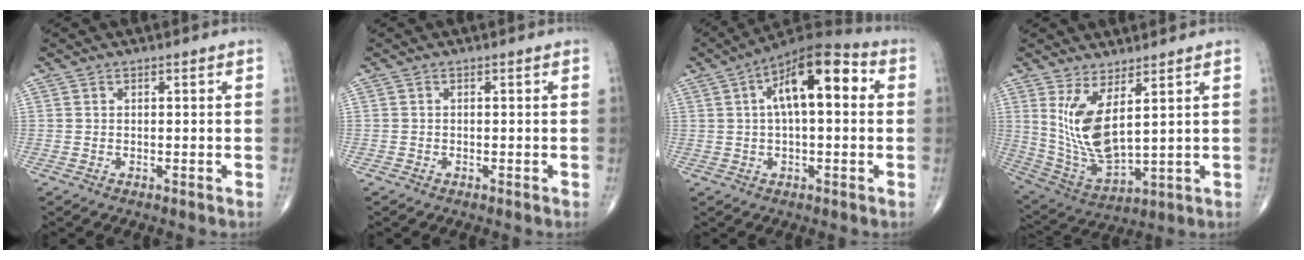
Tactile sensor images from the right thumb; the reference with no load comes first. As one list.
[{"total": 0.0}, {"total": 14.7, "force": [3.3, 6.2, 13.0], "torque": [-0.192, 0.033, 0.042]}, {"total": 11.7, "force": [4.0, 4.3, 10.1], "torque": [-0.204, -0.041, 0.097]}]